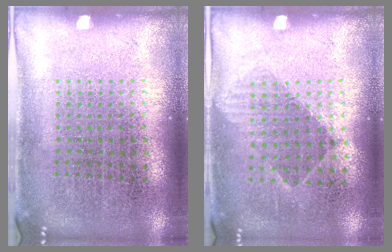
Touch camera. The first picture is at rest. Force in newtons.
{"total": 1.0, "press": 0.7, "slide": 0.6}